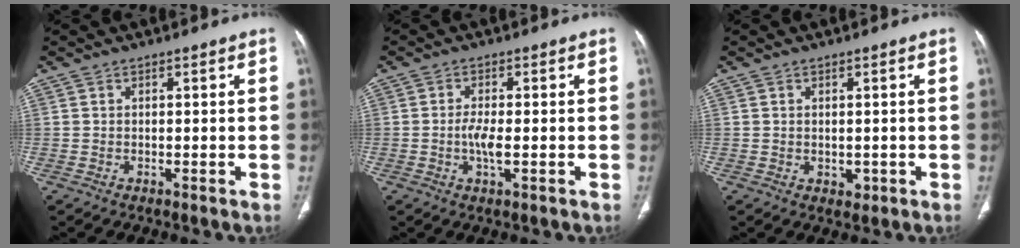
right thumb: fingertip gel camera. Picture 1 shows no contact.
{"total": 3.7, "force": [-0.7, 1.1, 3.4], "torque": [-0.075, -0.003, -0.015]}
{"total": 1.6, "force": [-0.1, 1.2, 1.0], "torque": [-0.011, -0.003, 0.004]}